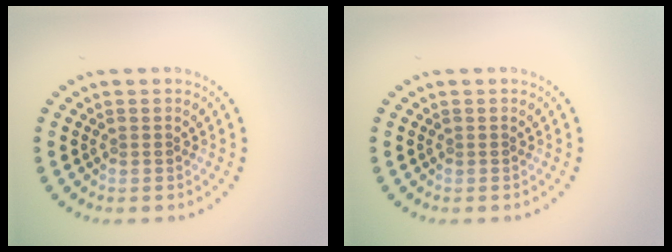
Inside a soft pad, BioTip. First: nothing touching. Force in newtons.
{"total": 0.0}